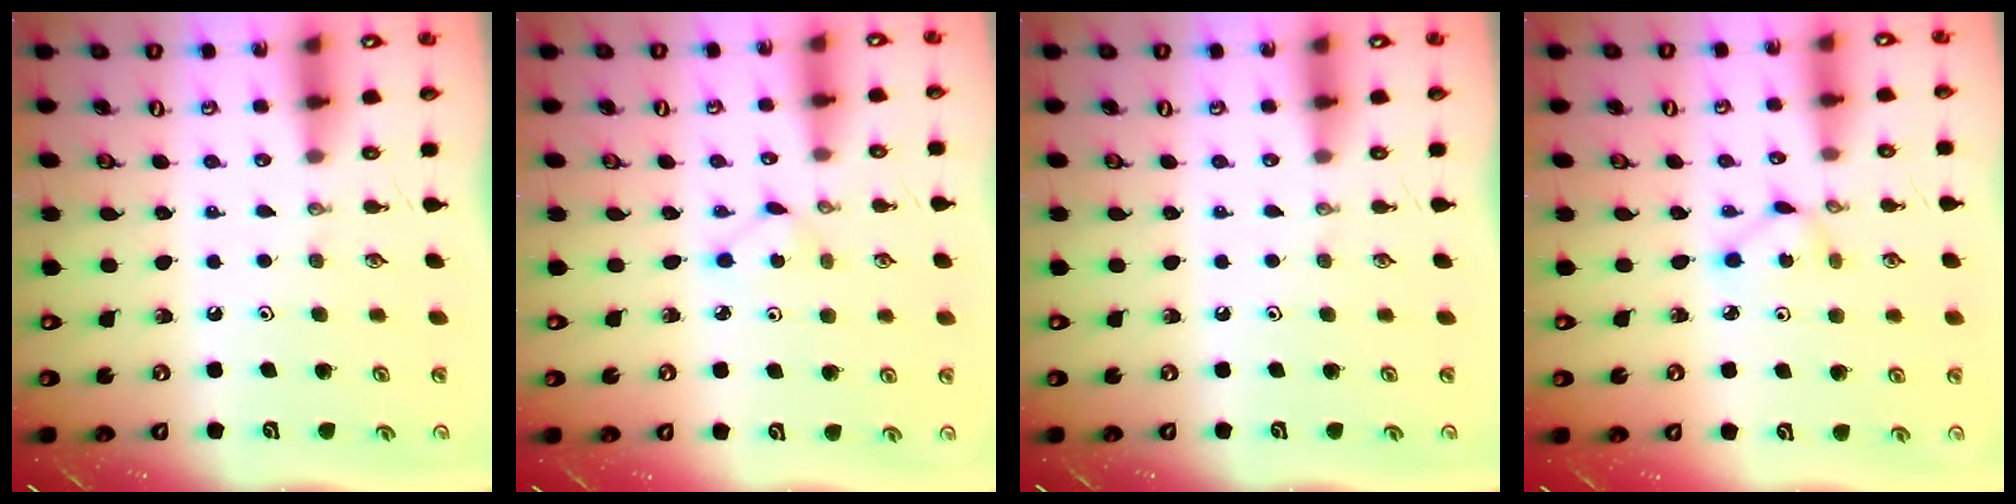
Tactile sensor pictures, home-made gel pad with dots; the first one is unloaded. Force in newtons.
{"total": 1.8, "press": 1.7, "slide": 0.2}
{"total": 0.0}
{"total": 2.8, "press": 2.8, "slide": 0.3}